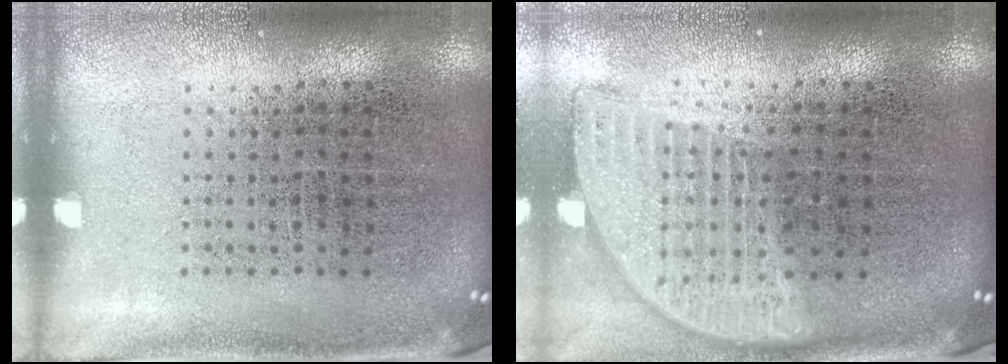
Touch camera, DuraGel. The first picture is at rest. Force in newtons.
{"total": 1.9, "press": 1.6, "slide": 1.2}